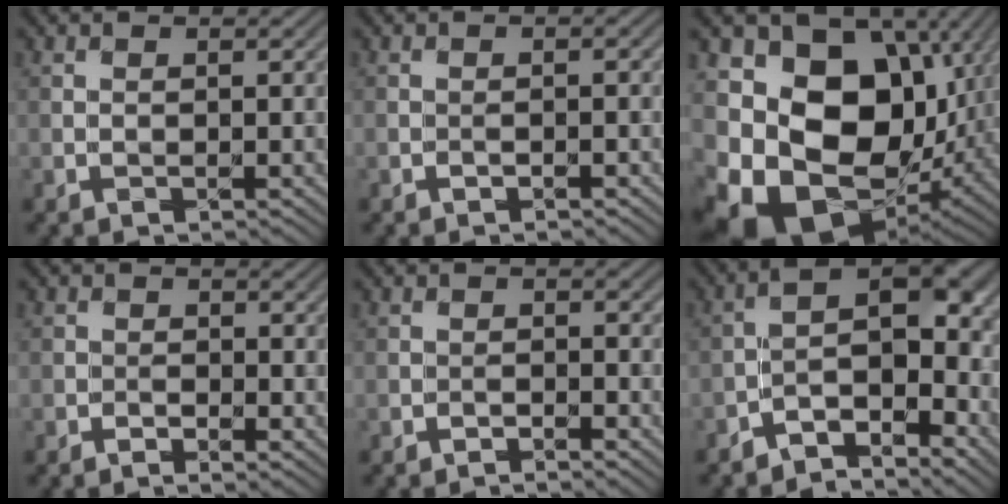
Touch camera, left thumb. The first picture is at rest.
{"total": 0.7, "force": [-0.5, 0.1, 0.3], "torque": [-0.004, 0.001, -0.010]}
{"total": 15.9, "force": [-0.8, 12.6, 9.7], "torque": [-0.184, -0.026, 0.000]}
{"total": 1.9, "force": [-0.3, 1.8, -0.3], "torque": [0.028, -0.001, -0.024]}
{"total": 1.0, "force": [-0.8, 0.5, -0.4], "torque": [0.013, -0.003, -0.015]}
{"total": 6.4, "force": [-4.8, 2.6, 3.3], "torque": [-0.027, 0.011, -0.098]}